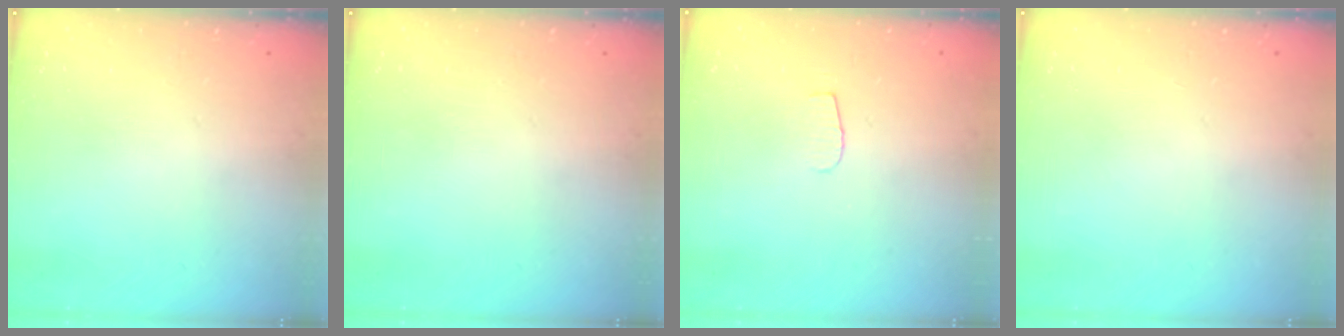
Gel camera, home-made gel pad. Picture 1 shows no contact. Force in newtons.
{"total": 0.0}
{"total": 4.0, "press": 4.0, "slide": 0.4}
{"total": 0.0}